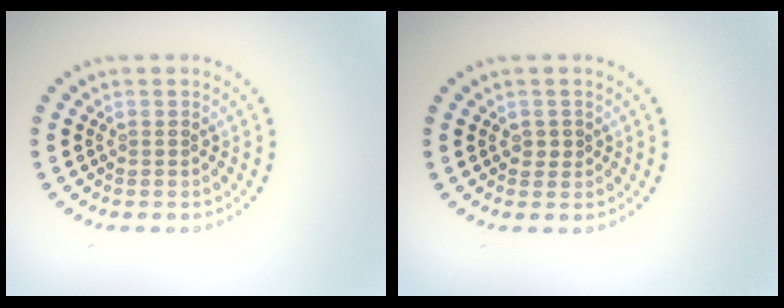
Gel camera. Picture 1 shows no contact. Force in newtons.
{"total": 1.0, "press": 0.9, "slide": 0.3}